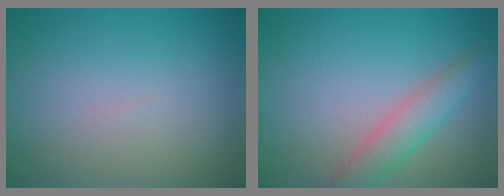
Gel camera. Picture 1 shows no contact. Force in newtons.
{"total": 3.4, "press": 3.4, "slide": 0.3}